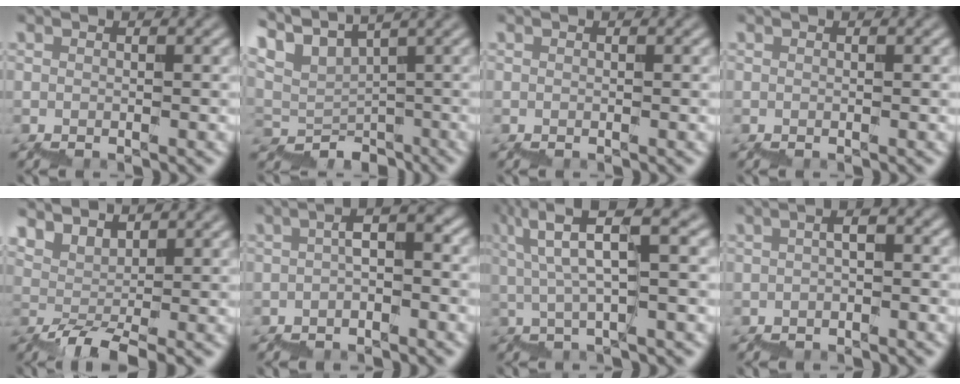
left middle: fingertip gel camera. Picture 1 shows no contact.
{"total": 3.8, "force": [3.3, 1.7, 0.4], "torque": [0.000, 0.000, 0.078]}
{"total": 0.0}
{"total": 0.0}
{"total": 2.4, "force": [2.2, 0.3, 0.9], "torque": [-0.018, 0.014, 0.044]}
{"total": 3.0, "force": [-1.1, 0.8, 2.7], "torque": [-0.038, 0.019, -0.020]}
{"total": 7.2, "force": [3.7, 1.1, 6.1], "torque": [-0.080, 0.023, 0.062]}
{"total": 1.8, "force": [-0.7, 0.4, 1.6], "torque": [-0.026, 0.013, -0.012]}